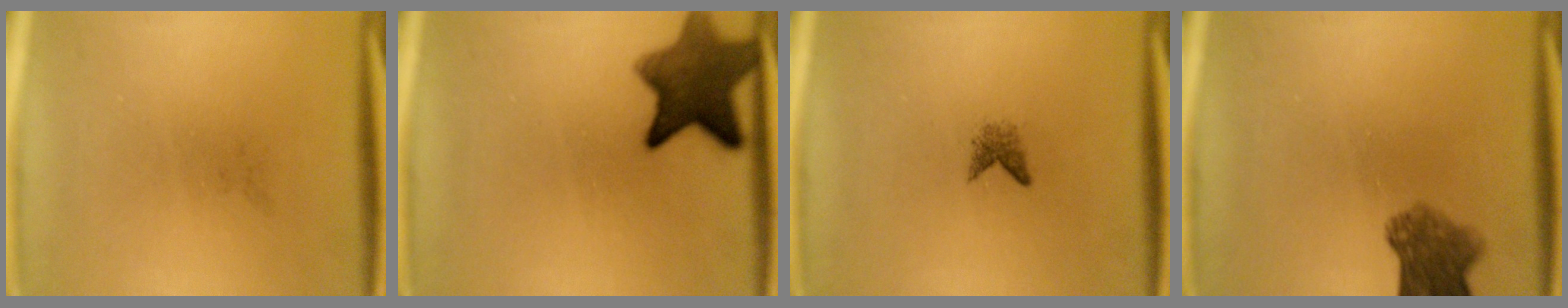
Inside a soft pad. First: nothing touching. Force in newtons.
{"total": 9.5}
{"total": 1.3}
{"total": 6.2}